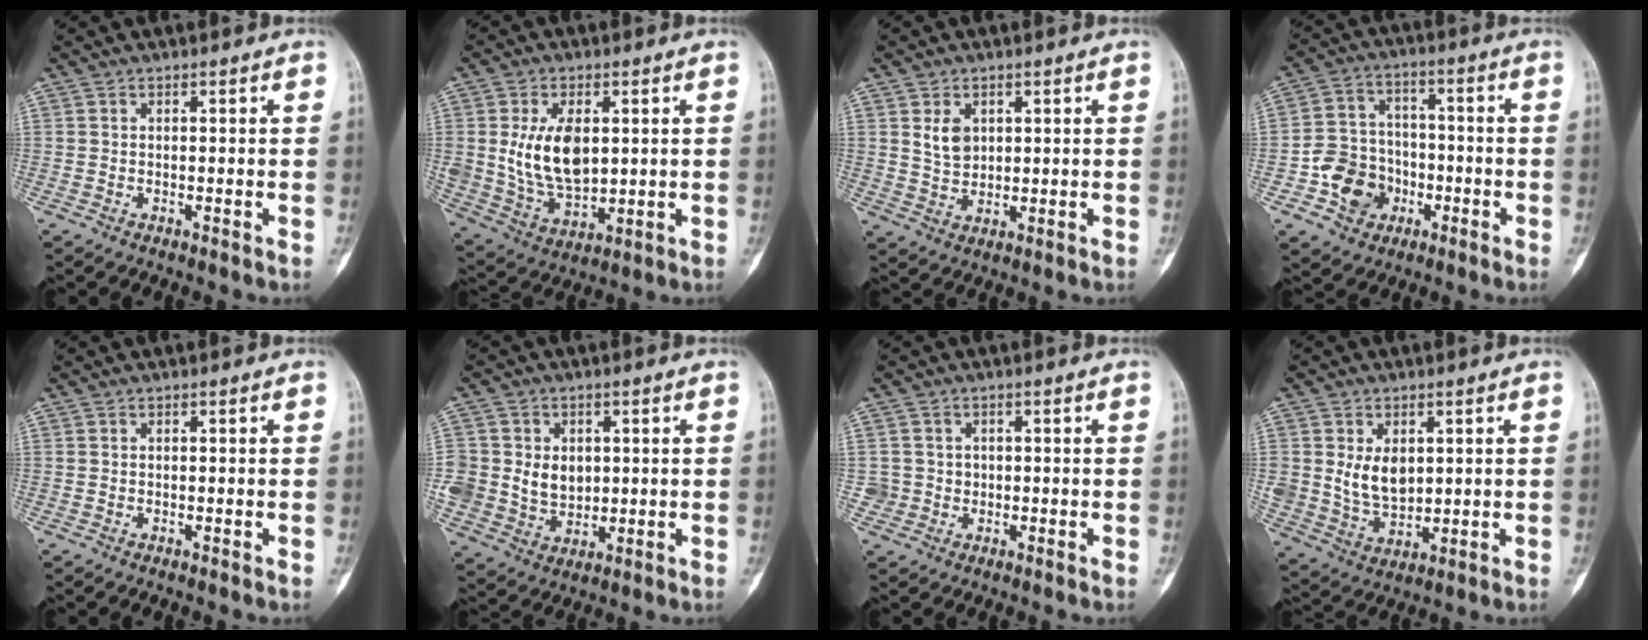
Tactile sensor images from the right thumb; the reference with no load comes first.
{"total": 13.1, "force": [2.1, 7.9, 10.2], "torque": [-0.169, -0.016, 0.053]}
{"total": 4.6, "force": [1.6, 3.3, 2.7], "torque": [-0.035, -0.013, 0.036]}
{"total": 10.7, "force": [-3.9, 9.1, 4.0], "torque": [-0.034, 0.034, -0.067]}
{"total": 0.0}
{"total": 10.5, "force": [0.8, 8.9, 5.6], "torque": [-0.077, -0.001, 0.032]}
{"total": 3.0, "force": [-0.1, 3.0, -0.1], "torque": [0.026, 0.010, -0.001]}
{"total": 8.4, "force": [1.8, 6.0, 5.6], "torque": [-0.076, -0.016, 0.050]}